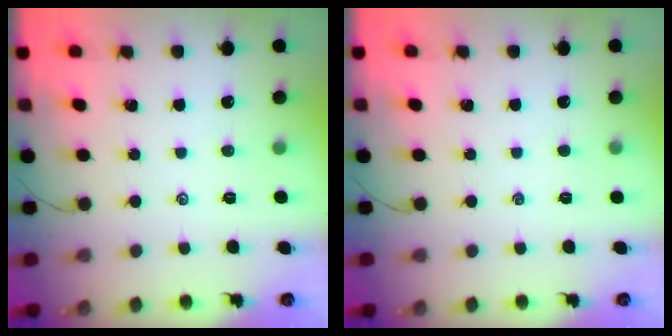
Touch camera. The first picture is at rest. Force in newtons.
{"total": 0.0}